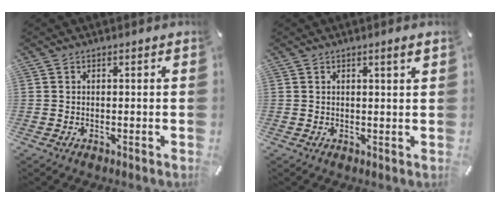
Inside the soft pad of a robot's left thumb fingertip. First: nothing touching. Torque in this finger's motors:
{"motor_torque": [0.43, 0.34, -0.24, -0.17, 0.00]}